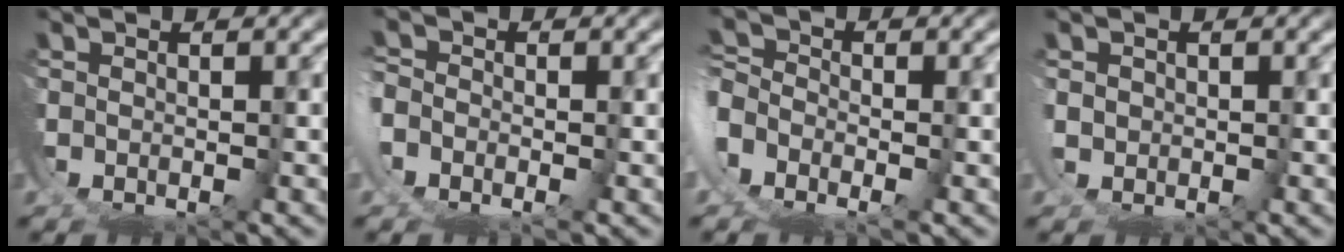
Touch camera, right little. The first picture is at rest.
{"total": 1.3, "force": [-0.9, 0.8, 0.6], "torque": [-0.013, 0.002, -0.021]}
{"total": 3.3, "force": [-1.4, 2.7, 1.3], "torque": [-0.029, -0.002, -0.033]}
{"total": 1.7, "force": [0.2, 1.4, 0.9], "torque": [-0.025, -0.009, 0.009]}